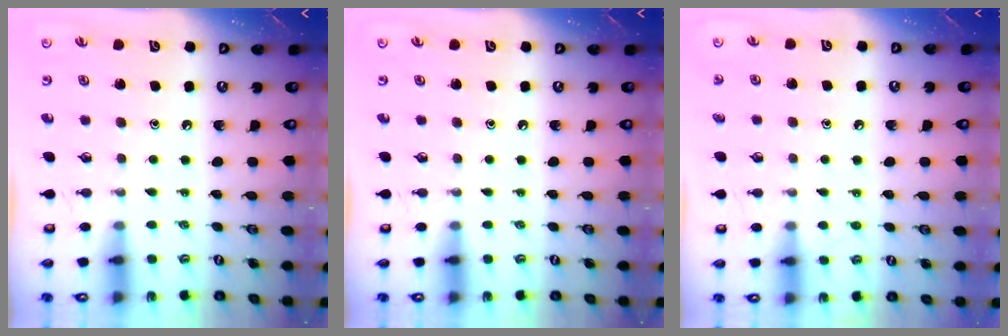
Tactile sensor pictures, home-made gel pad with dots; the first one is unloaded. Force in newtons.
{"total": 0.0}
{"total": 4.2, "press": 4.2, "slide": 0.5}